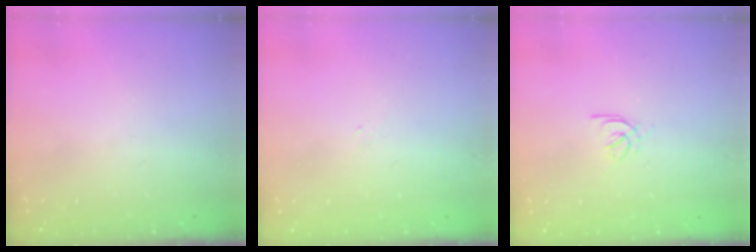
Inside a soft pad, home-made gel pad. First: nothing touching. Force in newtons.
{"total": 1.3, "press": 1.2, "slide": 0.5}
{"total": 2.6, "press": 2.5, "slide": 0.7}